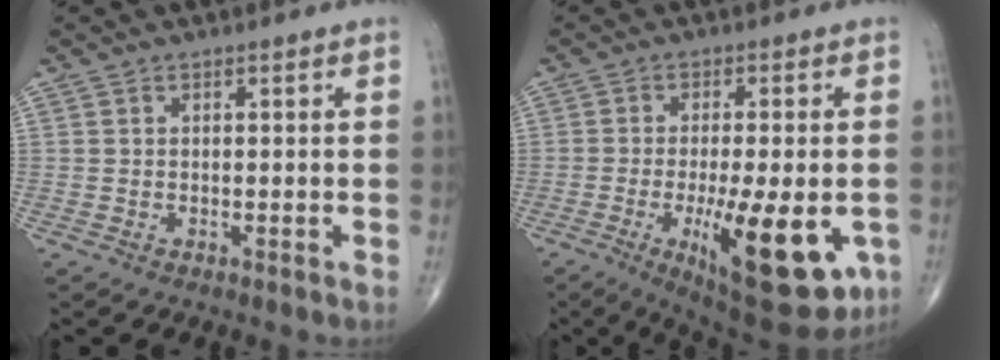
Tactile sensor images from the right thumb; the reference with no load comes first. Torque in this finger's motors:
{"motor_torque": [1.01, 2.12, 1.09, 0.48, 0.39]}